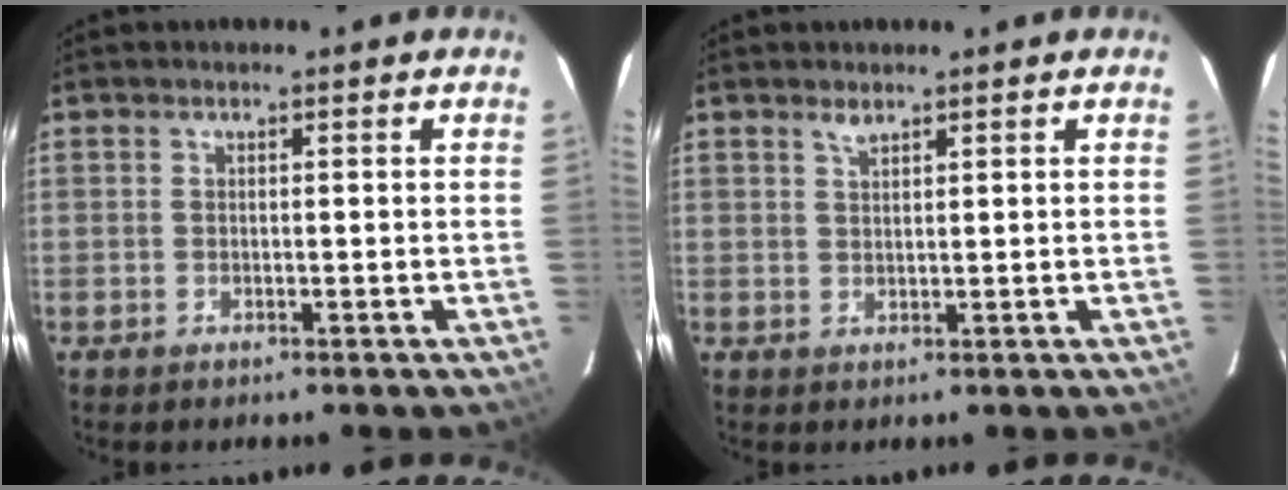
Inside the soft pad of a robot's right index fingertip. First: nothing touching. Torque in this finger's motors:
{"motor_torque": [0.08, 0.06, 0.02, 0.00]}